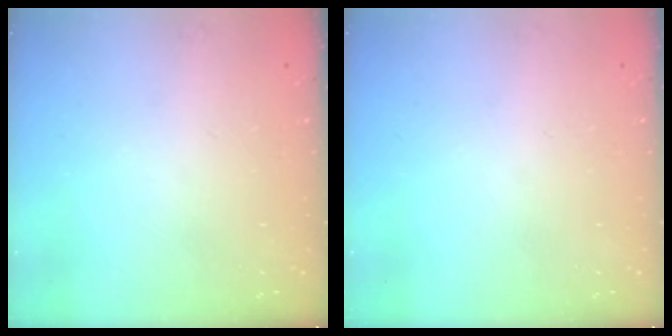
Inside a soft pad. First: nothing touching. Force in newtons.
{"total": 0.0}